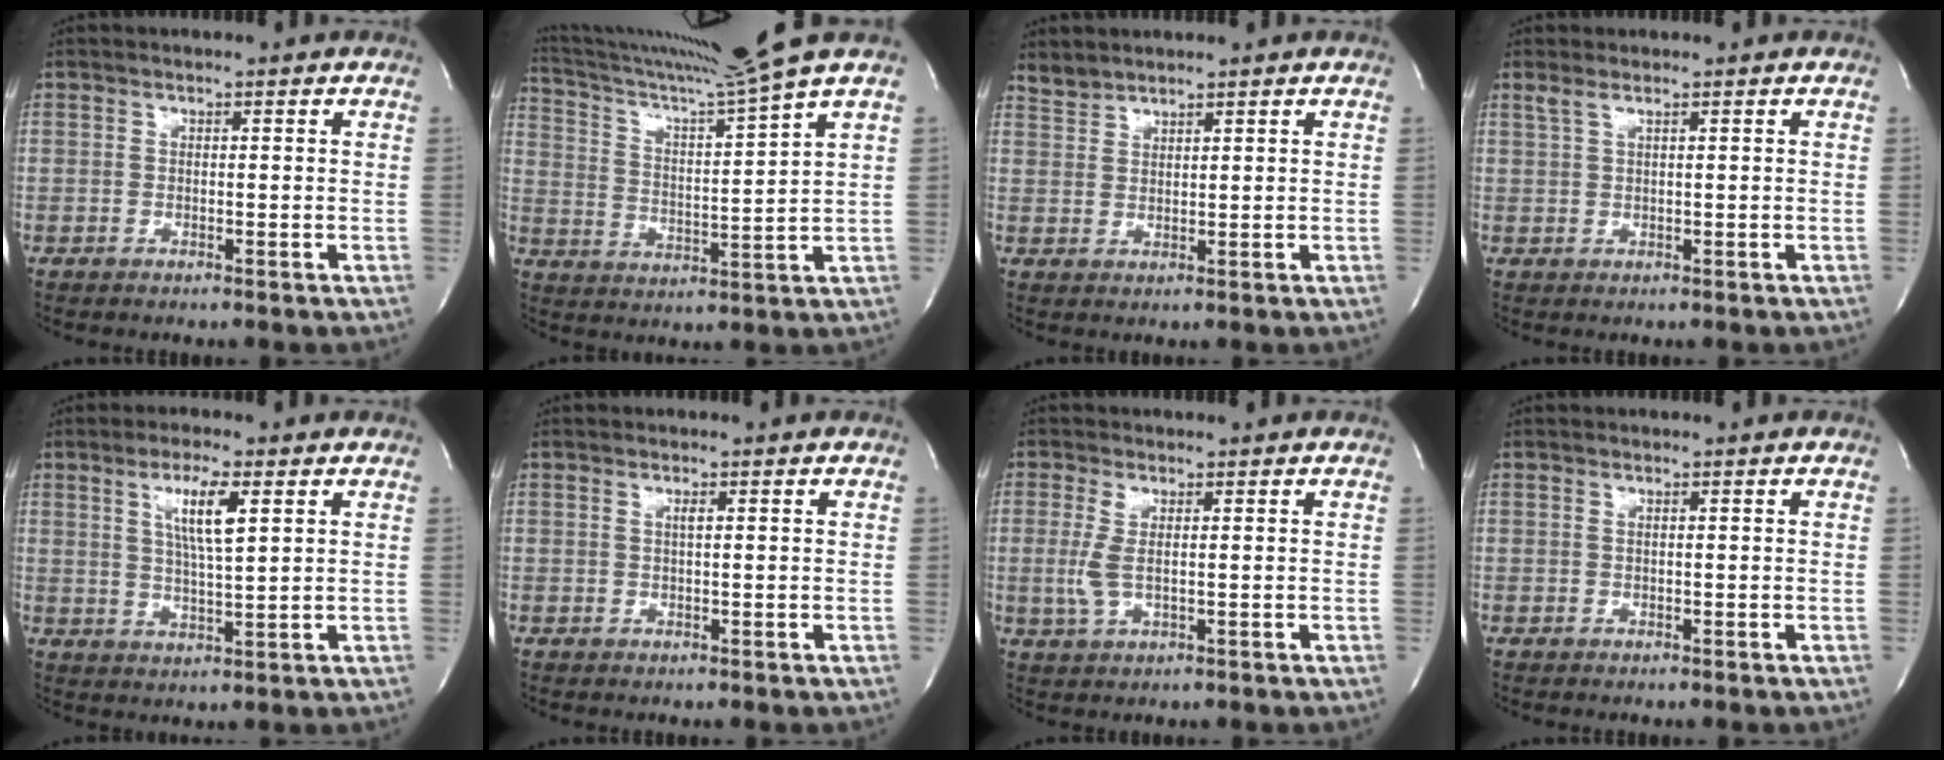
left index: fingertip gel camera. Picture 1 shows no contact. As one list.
[{"total": 13.9, "force": [12.1, -4.6, 5.1], "torque": [-0.098, -0.050, 0.199]}, {"total": 2.1, "force": [2.1, 0.2, -0.3], "torque": [-0.004, 0.005, 0.047]}, {"total": 1.0, "force": [0.7, 0.0, 0.8], "torque": [-0.031, 0.012, 0.020]}, {"total": 6.0, "force": [2.2, 0.4, 5.6], "torque": [-0.109, -0.008, 0.040]}, {"total": 0.6, "force": [0.0, 0.0, 0.6], "torque": [-0.016, -0.003, 0.000]}, {"total": 3.5, "force": [0.2, 1.0, 3.4], "torque": [-0.089, -0.004, 0.010]}, {"total": 0.0}]